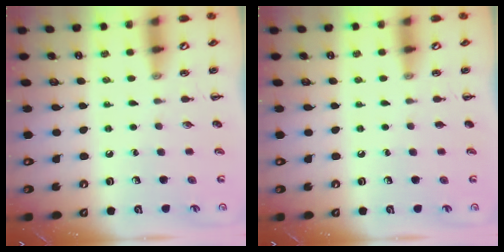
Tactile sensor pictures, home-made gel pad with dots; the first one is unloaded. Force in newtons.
{"total": 0.0}